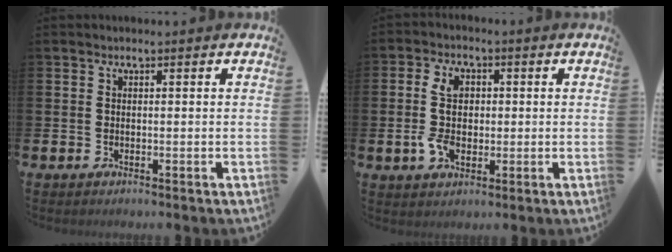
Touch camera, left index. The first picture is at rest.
{"total": 6.4, "force": [0.3, 4.2, 4.8], "torque": [-0.106, 0.009, 0.000]}